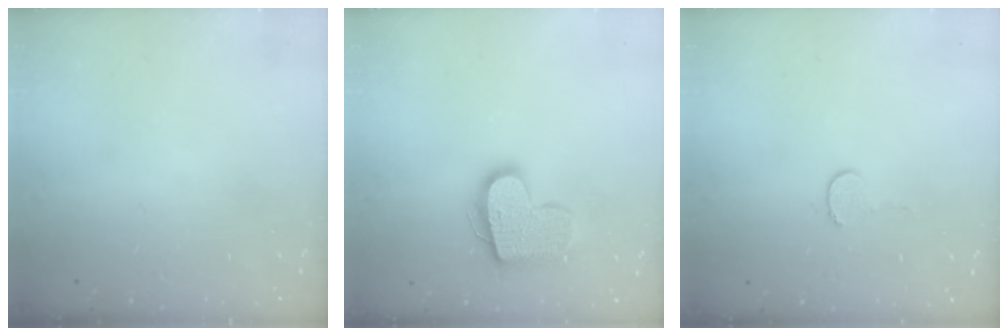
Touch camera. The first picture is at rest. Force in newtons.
{"total": 14.9, "press": 14.9, "slide": 1.0}
{"total": 3.9, "press": 3.9, "slide": 0.3}